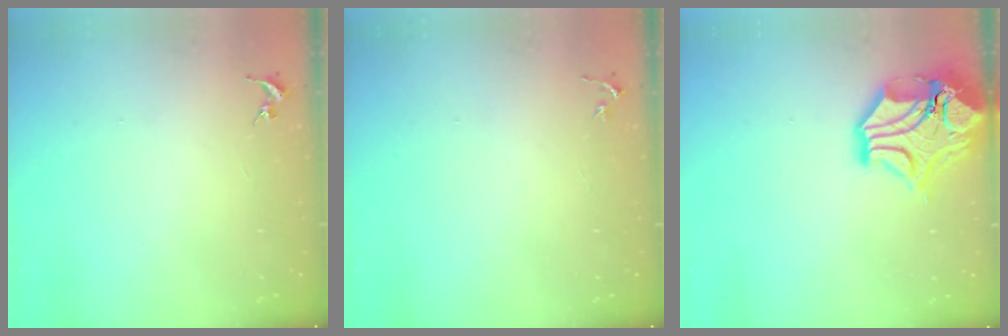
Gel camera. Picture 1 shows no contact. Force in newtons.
{"total": 3.3, "press": 3.2, "slide": 0.4}
{"total": 17.9, "press": 17.7, "slide": 2.6}